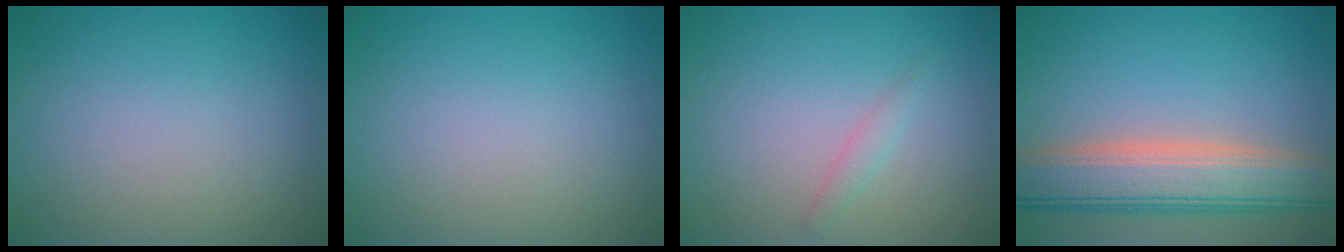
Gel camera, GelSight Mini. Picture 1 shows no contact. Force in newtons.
{"total": 0.0}
{"total": 0.9, "press": 0.9, "slide": 0.0}
{"total": 7.7, "press": 7.6, "slide": 0.7}